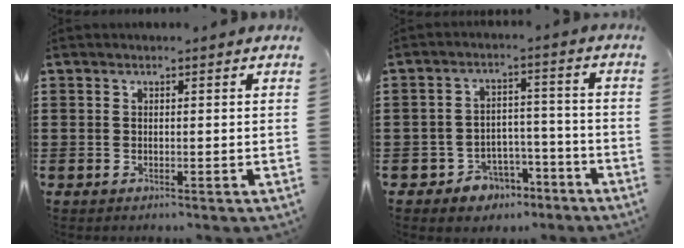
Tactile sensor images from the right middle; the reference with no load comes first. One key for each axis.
{"total": 4.6, "fx": -3.8, "fy": 2.5, "fz": 0.7, "tx": -0.019, "ty": 0.017, "tz": -0.077}